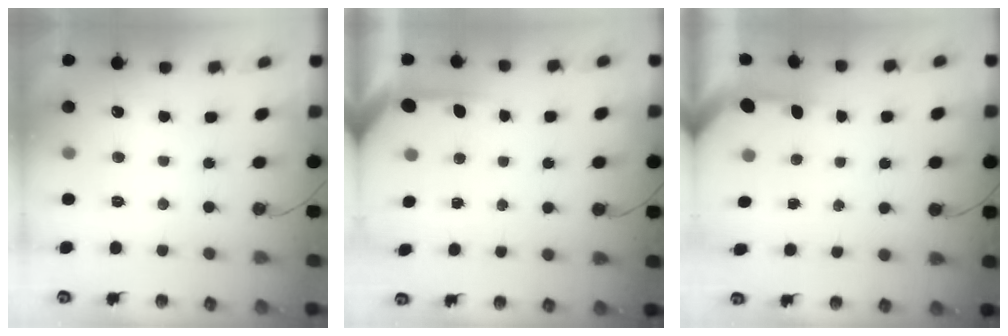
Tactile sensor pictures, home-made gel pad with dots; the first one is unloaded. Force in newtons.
{"total": 4.2, "press": 4.2, "slide": 0.4}
{"total": 3.2, "press": 3.2, "slide": 0.3}